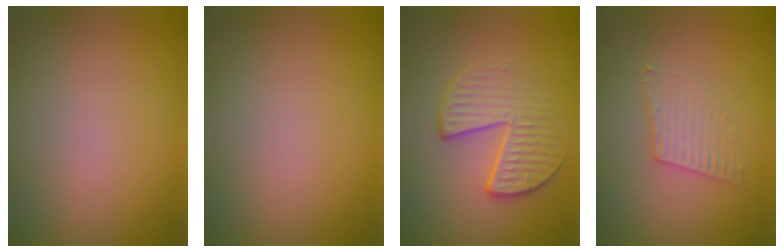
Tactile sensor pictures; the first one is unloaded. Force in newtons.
{"total": 0.0}
{"total": 3.3, "press": 2.9, "slide": 1.6}
{"total": 2.1, "press": 2.1, "slide": 0.3}